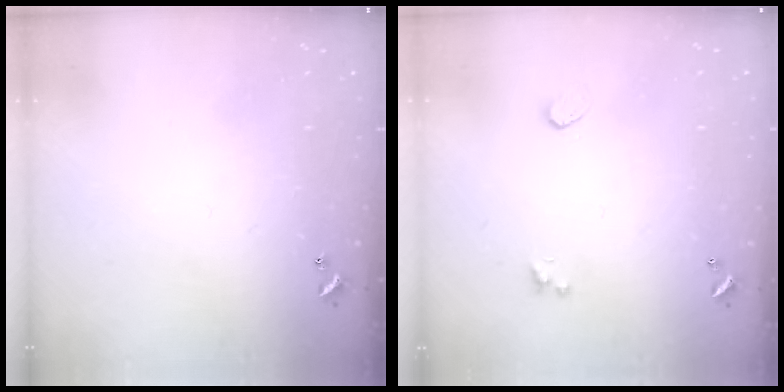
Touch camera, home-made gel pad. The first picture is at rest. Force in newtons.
{"total": 0.7, "press": 0.5, "slide": 0.4}